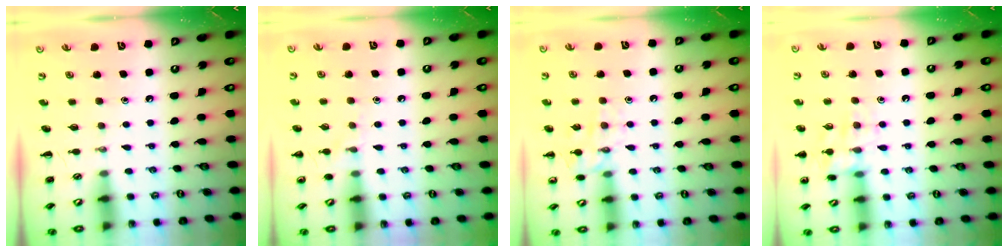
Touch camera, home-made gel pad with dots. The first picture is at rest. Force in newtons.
{"total": 5.9, "press": 5.6, "slide": 1.9}
{"total": 10.3, "press": 10.3, "slide": 0.9}
{"total": 12.7, "press": 12.6, "slide": 1.4}